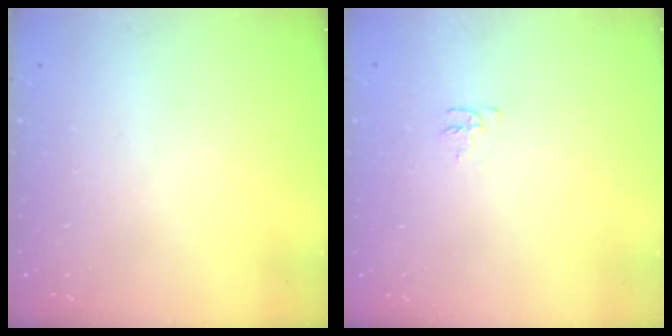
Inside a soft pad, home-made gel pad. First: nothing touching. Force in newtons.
{"total": 4.0, "press": 3.9, "slide": 0.4}